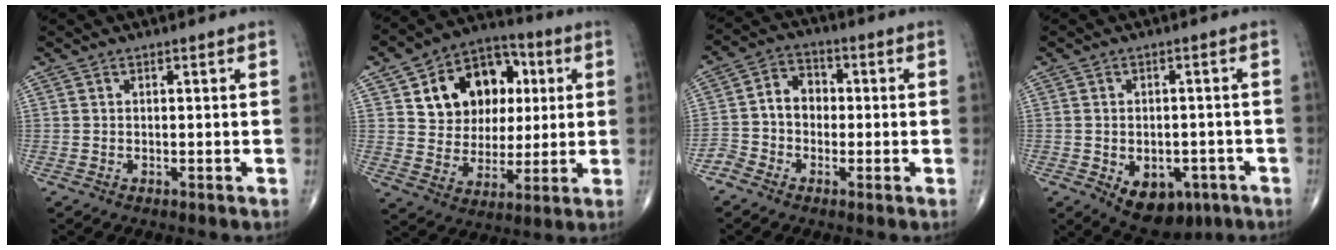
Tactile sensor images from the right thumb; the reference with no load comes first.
{"total": 17.1, "force": [5.0, 13.0, 10.0], "torque": [-0.108, 0.004, 0.085]}
{"total": 6.6, "force": [-1.8, 5.6, 3.1], "torque": [-0.037, 0.032, -0.048]}
{"total": 10.3, "force": [-4.4, 6.7, 6.4], "torque": [-0.070, 0.013, -0.049]}